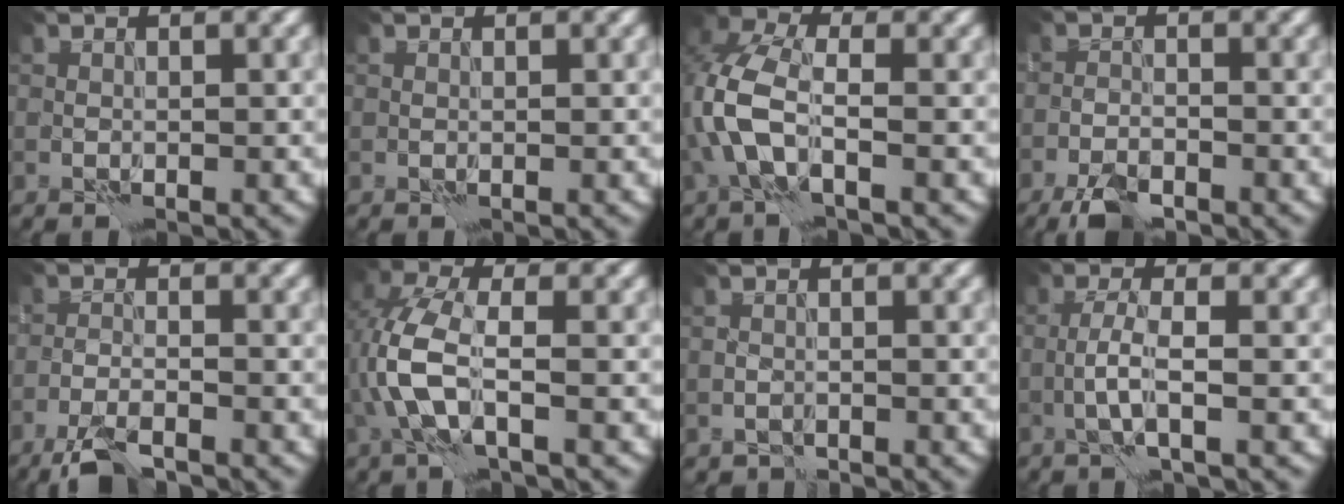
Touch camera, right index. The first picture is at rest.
{"total": 0.0}
{"total": 5.7, "force": [-1.3, 3.0, 4.7], "torque": [-0.122, 0.011, -0.037]}
{"total": 3.9, "force": [-3.0, 1.3, 2.1], "torque": [-0.042, -0.004, -0.063]}
{"total": 3.9, "force": [-3.1, 0.7, 2.1], "torque": [-0.047, -0.005, -0.066]}
{"total": 5.1, "force": [-0.9, 2.1, 4.6], "torque": [-0.111, 0.012, -0.026]}
{"total": 0.8, "force": [-0.7, 0.5, 0.0], "torque": [-0.002, 0.002, -0.014]}
{"total": 2.4, "force": [-0.5, 0.3, 2.4], "torque": [-0.051, 0.007, -0.017]}